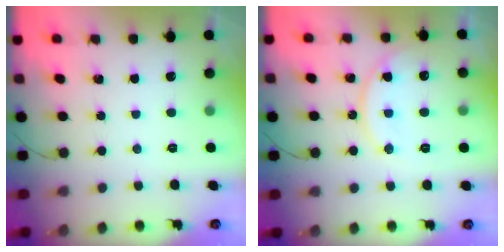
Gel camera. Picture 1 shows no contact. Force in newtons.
{"total": 12.1, "press": 12.1, "slide": 0.8}